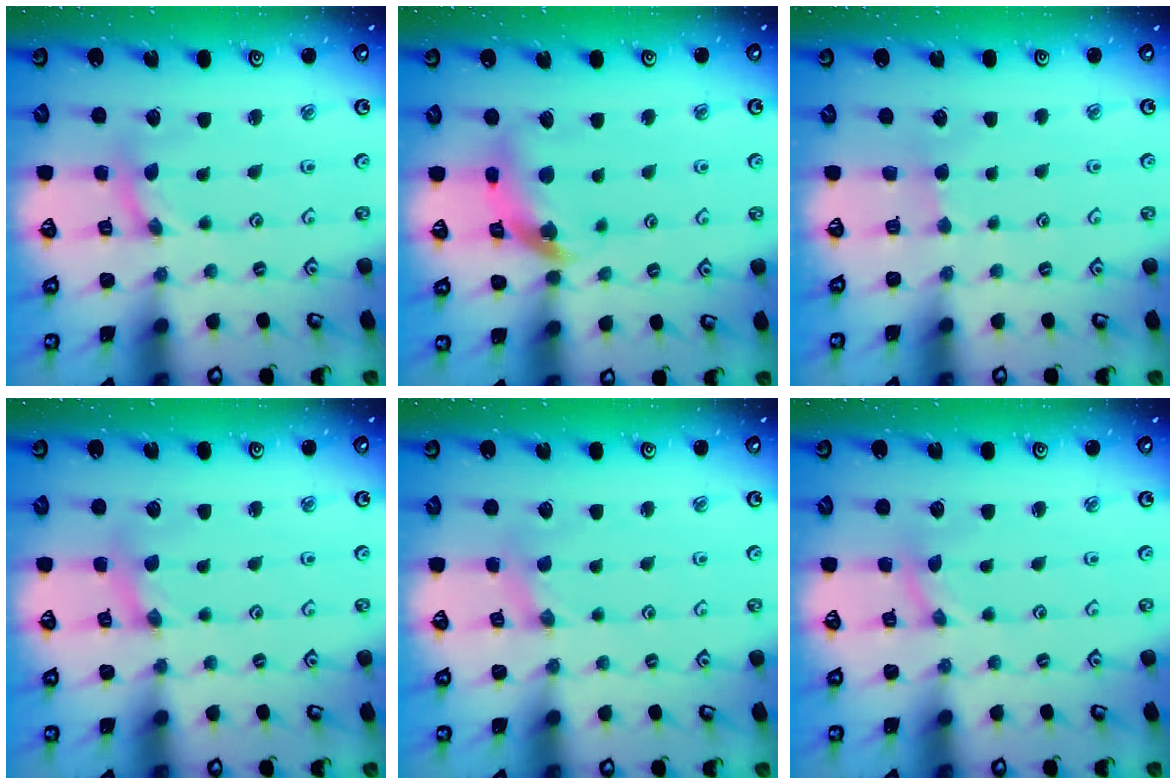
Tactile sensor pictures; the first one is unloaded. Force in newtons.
{"total": 12.8, "press": 12.7, "slide": 1.3}
{"total": 2.3, "press": 2.2, "slide": 0.4}
{"total": 1.5, "press": 1.5, "slide": 0.0}
{"total": 0.0}
{"total": 0.0}